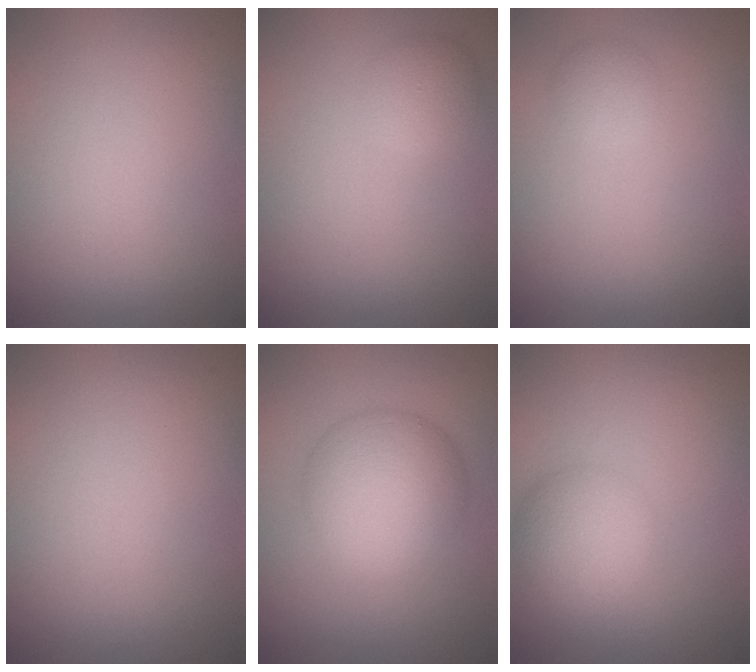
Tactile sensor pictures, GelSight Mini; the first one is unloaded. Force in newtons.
{"total": 1.8, "press": 1.8, "slide": 0.1}
{"total": 1.5, "press": 1.5, "slide": 0.0}
{"total": 0.0}
{"total": 6.8, "press": 6.7, "slide": 0.1}
{"total": 4.2, "press": 4.2, "slide": 0.1}